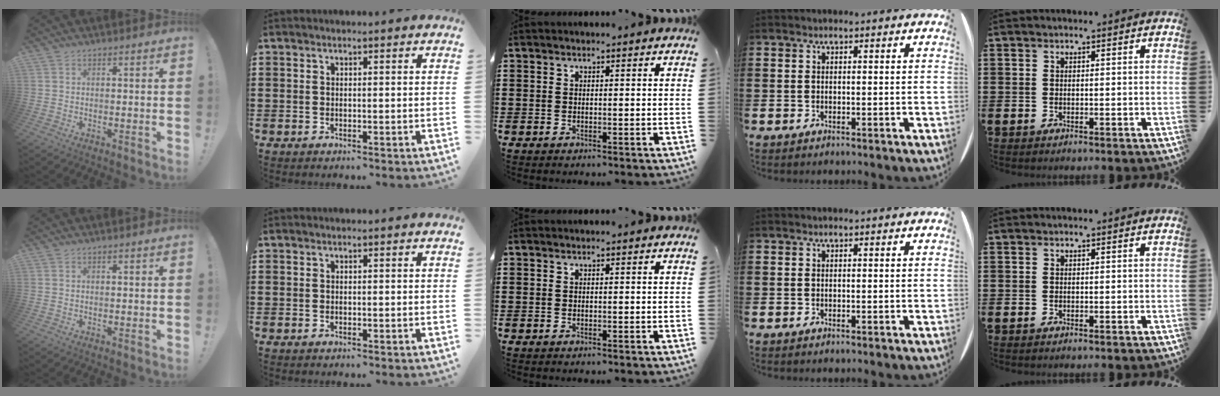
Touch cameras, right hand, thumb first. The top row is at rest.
{}